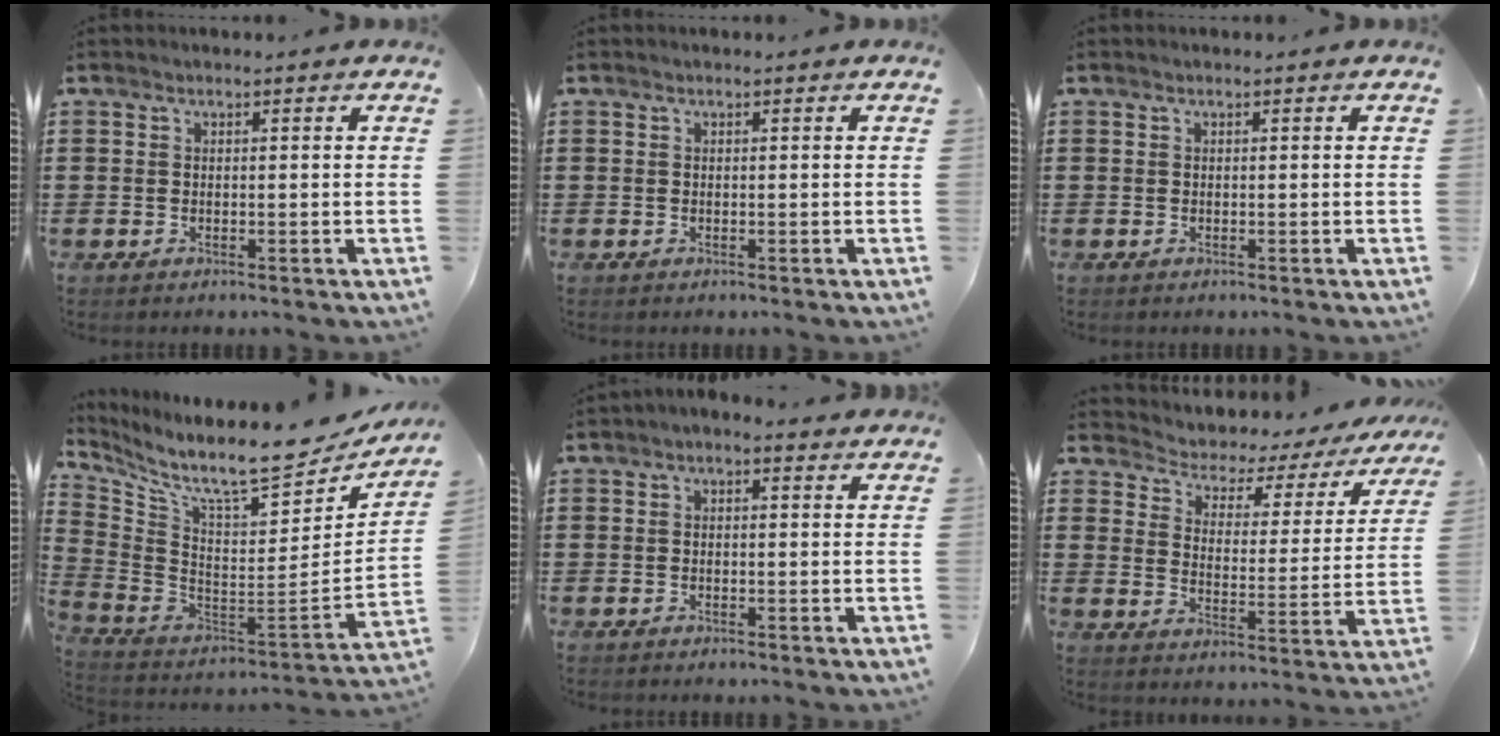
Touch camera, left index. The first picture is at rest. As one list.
[{"total": 0.0}, {"total": 0.0}, {"total": 9.8, "force": [8.3, 1.2, 5.1], "torque": [-0.112, -0.088, 0.137]}, {"total": 1.1, "force": [0.1, 0.5, 0.9], "torque": [-0.018, 0.006, 0.001]}, {"total": 2.8, "force": [2.4, 1.1, 1.0], "torque": [-0.038, -0.024, 0.027]}]